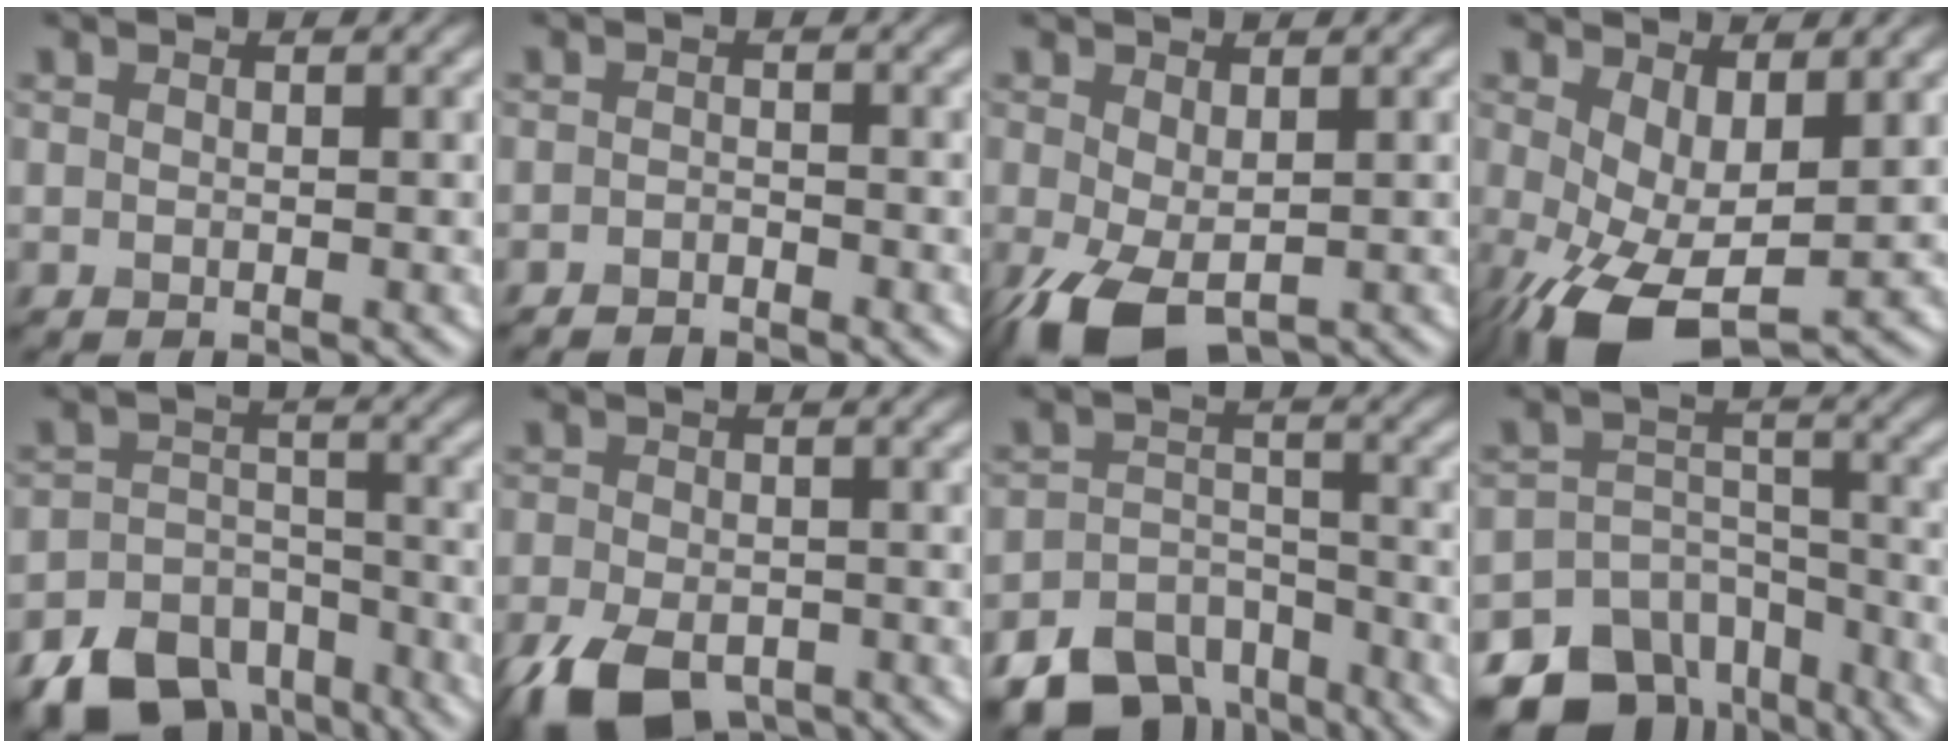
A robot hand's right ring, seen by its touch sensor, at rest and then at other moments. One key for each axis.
{"total": 1.2, "fx": -1.1, "fy": 0.2, "fz": -0.1, "tx": 0.004, "ty": 0.000, "tz": -0.023}
{"total": 5.5, "fx": -2.0, "fy": 3.0, "fz": 4.1, "tx": -0.108, "ty": -0.021, "tz": -0.029}
{"total": 7.6, "fx": -1.2, "fy": 3.8, "fz": 6.4, "tx": -0.139, "ty": -0.020, "tz": -0.010}
{"total": 10.0, "fx": -7.6, "fy": 5.8, "fz": 3.1, "tx": -0.040, "ty": -0.011, "tz": -0.116}
{"total": 8.4, "fx": -5.4, "fy": 4.4, "fz": 4.6, "tx": -0.092, "ty": -0.032, "tz": -0.088}
{"total": 9.9, "fx": -7.7, "fy": 5.6, "fz": 2.6, "tx": -0.027, "ty": -0.008, "tz": -0.113}
{"total": 13.6, "fx": -10.1, "fy": 8.6, "fz": 2.9, "tx": -0.054, "ty": -0.021, "tz": -0.141}